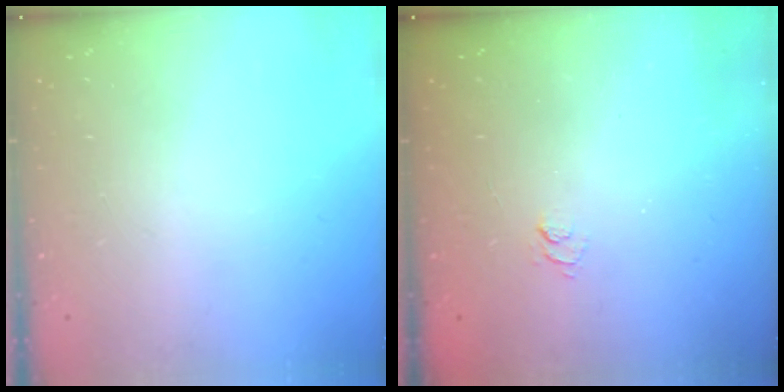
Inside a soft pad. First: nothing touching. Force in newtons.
{"total": 1.9, "press": 1.5, "slide": 1.3}